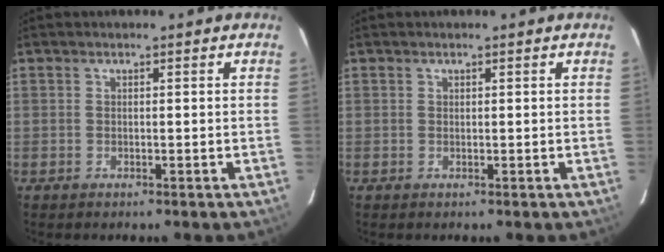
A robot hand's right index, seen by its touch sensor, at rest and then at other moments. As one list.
[{"total": 0.0}]